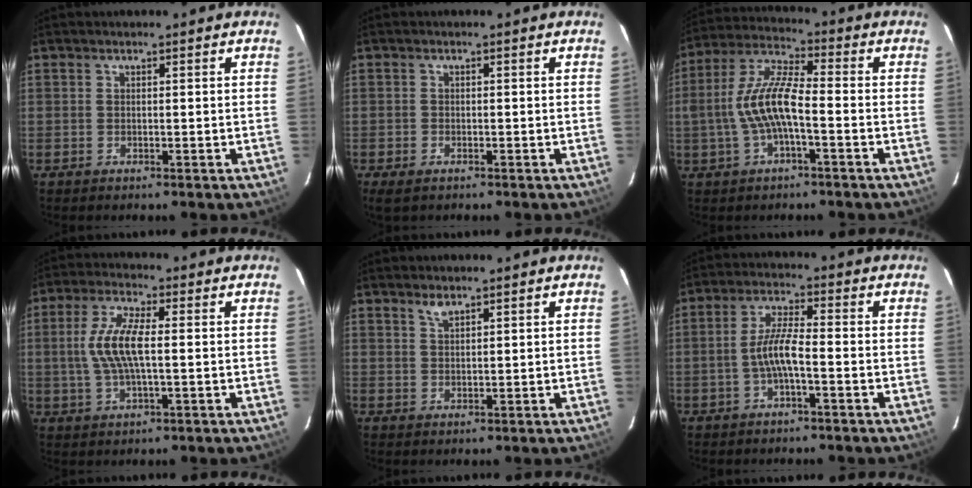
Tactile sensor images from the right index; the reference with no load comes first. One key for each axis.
{"total": 2.5, "fx": -1.6, "fy": 1.4, "fz": 1.2, "tx": -0.024, "ty": -0.007, "tz": -0.029}
{"total": 10.7, "fx": -2.2, "fy": 2.9, "fz": 10.1, "tx": -0.214, "ty": 0.011, "tz": -0.040}
{"total": 8.9, "fx": 0.2, "fy": 2.7, "fz": 8.5, "tx": -0.173, "ty": 0.007, "tz": 0.005}
{"total": 1.9, "fx": 1.5, "fy": 0.6, "fz": 1.0, "tx": -0.017, "ty": 0.002, "tz": 0.028}
{"total": 5.6, "fx": -1.9, "fy": 0.7, "fz": 5.2, "tx": -0.110, "ty": 0.009, "tz": -0.036}